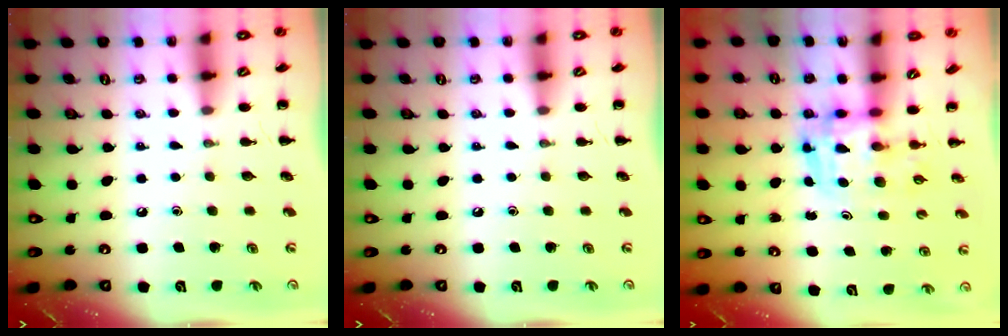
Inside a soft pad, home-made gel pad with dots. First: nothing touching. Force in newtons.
{"total": 0.0}
{"total": 3.7, "press": 3.7, "slide": 0.6}